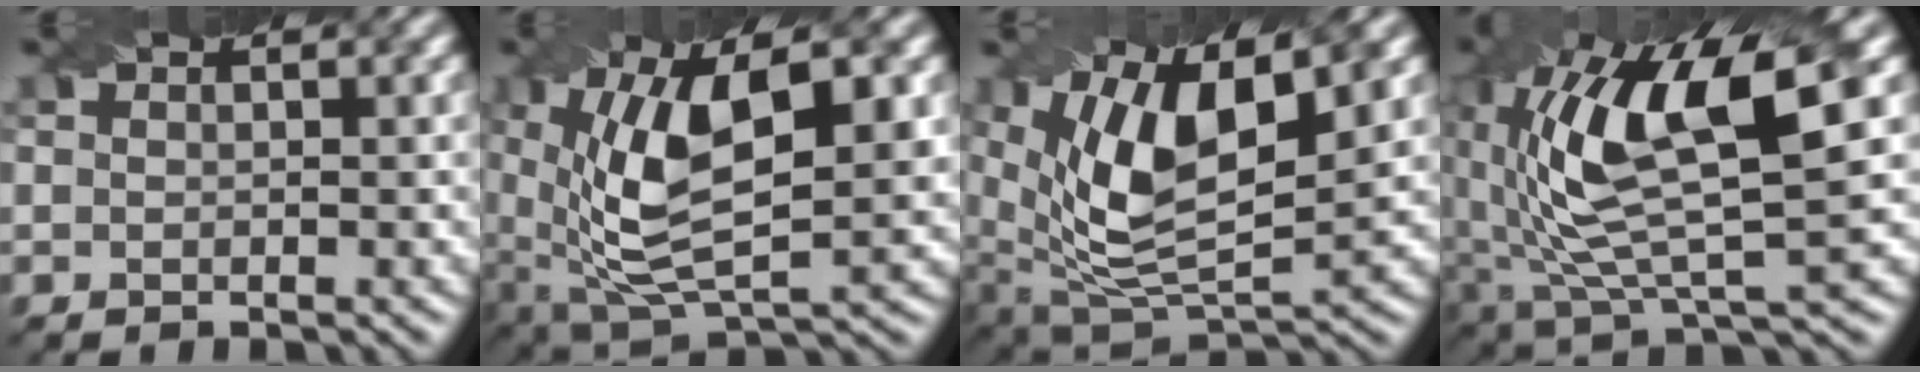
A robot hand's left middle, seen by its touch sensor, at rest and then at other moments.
{"total": 11.6, "force": [1.6, 5.3, 10.2], "torque": [-0.188, 0.000, 0.024]}
{"total": 12.1, "force": [4.0, 5.4, 10.1], "torque": [-0.188, 0.002, 0.073]}
{"total": 12.2, "force": [2.7, 4.9, 10.9], "torque": [-0.216, -0.006, 0.058]}